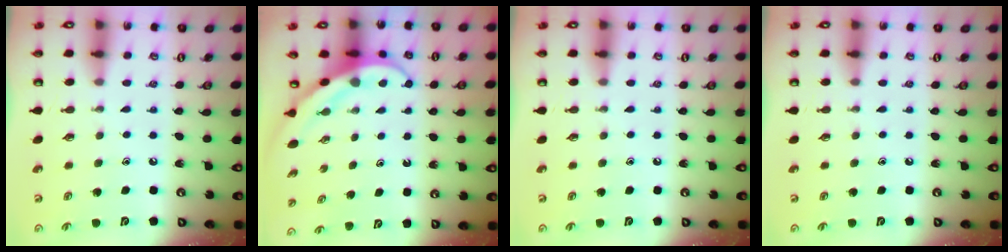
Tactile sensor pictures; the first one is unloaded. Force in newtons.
{"total": 4.0, "press": 4.0, "slide": 0.4}
{"total": 0.0}
{"total": 0.0}